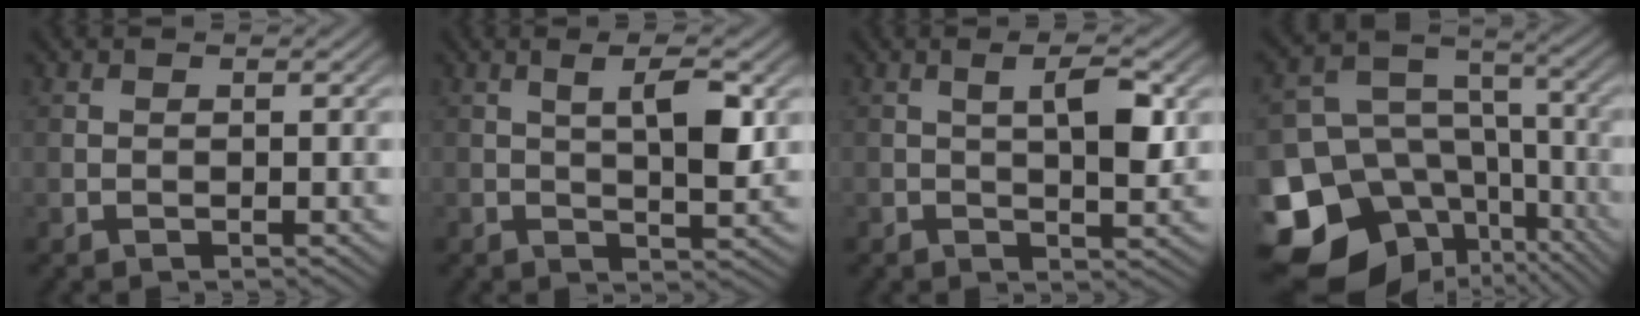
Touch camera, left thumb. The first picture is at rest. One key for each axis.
{"total": 4.9, "fx": 1.2, "fy": 1.2, "fz": 4.6, "tx": -0.081, "ty": 0.000, "tz": 0.023}
{"total": 4.2, "fx": 0.8, "fy": 1.1, "fz": 4.0, "tx": -0.069, "ty": 0.001, "tz": 0.014}
{"total": 19.7, "fx": -10.6, "fy": 14.8, "fz": 7.4, "tx": -0.177, "ty": -0.055, "tz": -0.152}